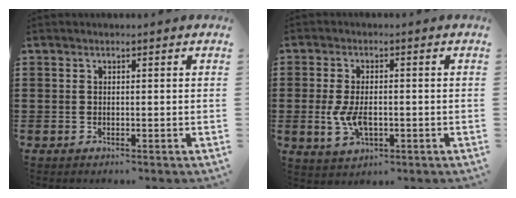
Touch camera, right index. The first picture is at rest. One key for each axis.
{"total": 5.4, "fx": -0.9, "fy": 2.7, "fz": 4.5, "tx": -0.111, "ty": -0.008, "tz": -0.020}